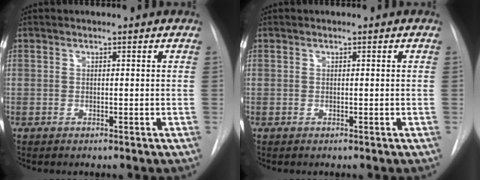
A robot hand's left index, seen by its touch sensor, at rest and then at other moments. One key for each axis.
{"total": 0.0}